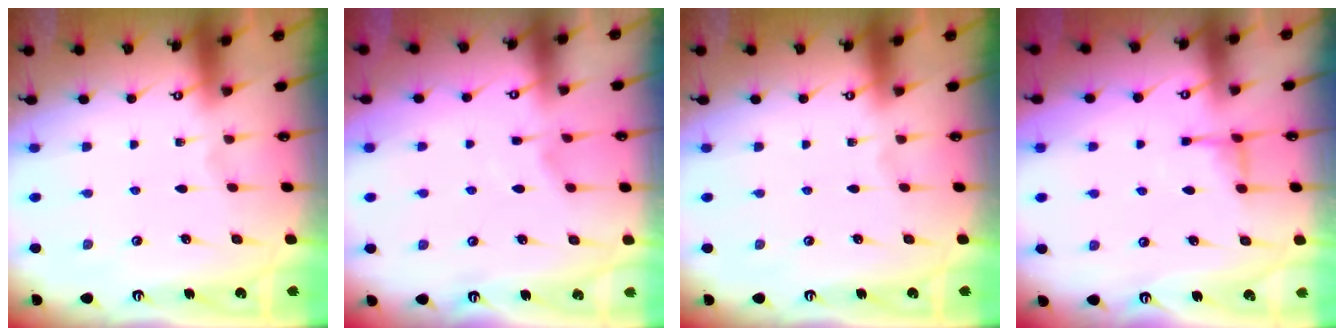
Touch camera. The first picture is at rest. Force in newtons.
{"total": 2.8, "press": 2.8, "slide": 0.5}
{"total": 0.0}
{"total": 5.1, "press": 5.0, "slide": 0.7}